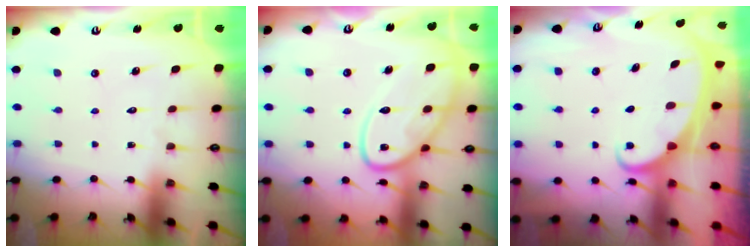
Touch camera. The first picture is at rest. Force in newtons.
{"total": 14.2, "press": 14.1, "slide": 1.4}
{"total": 2.0, "press": 2.0, "slide": 0.2}